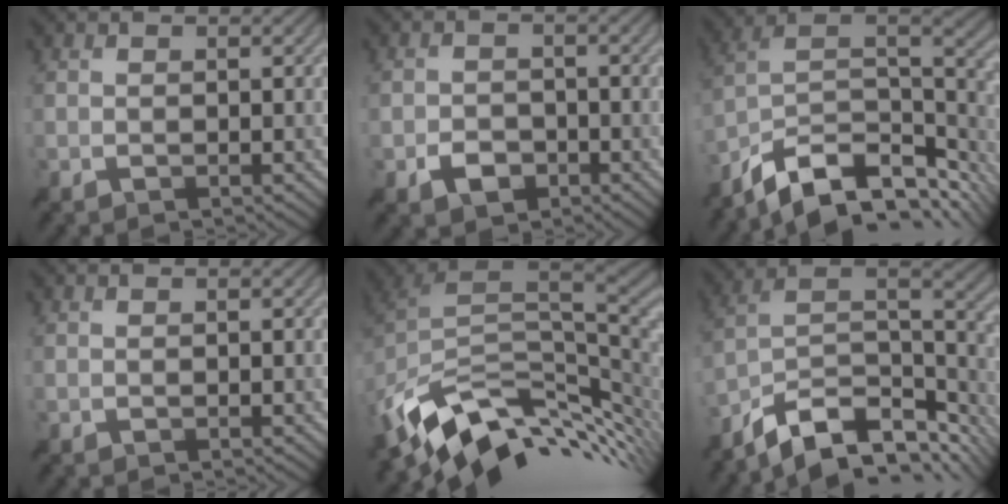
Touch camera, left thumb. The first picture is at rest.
{"total": 3.0, "force": [-1.8, 2.1, 1.3], "torque": [-0.020, -0.004, -0.034]}
{"total": 13.9, "force": [-8.7, 6.6, 8.7], "torque": [-0.200, -0.014, -0.138]}
{"total": 0.0}
{"total": 13.3, "force": [-2.5, 8.0, 10.3], "torque": [-0.221, -0.029, -0.028]}
{"total": 13.1, "force": [-9.0, 5.7, 7.6], "torque": [-0.170, -0.010, -0.144]}